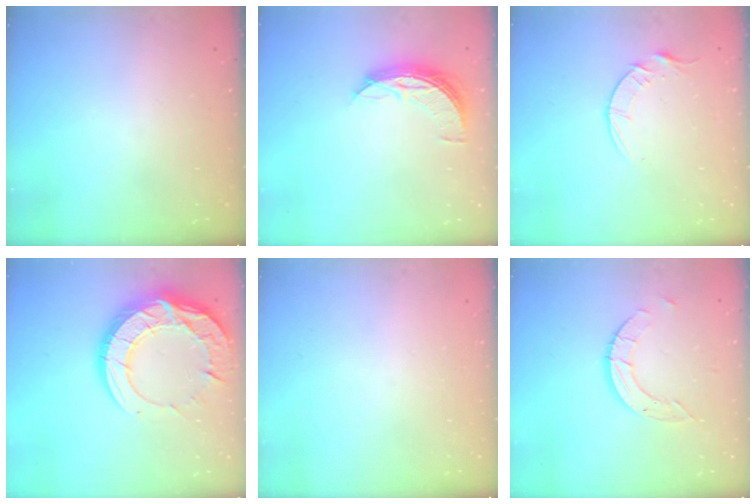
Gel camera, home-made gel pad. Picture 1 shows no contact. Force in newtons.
{"total": 8.1, "press": 8.1, "slide": 0.4}
{"total": 6.1, "press": 6.1, "slide": 0.8}
{"total": 22.6, "press": 22.6, "slide": 1.6}
{"total": 0.0}
{"total": 6.1, "press": 6.1, "slide": 0.2}